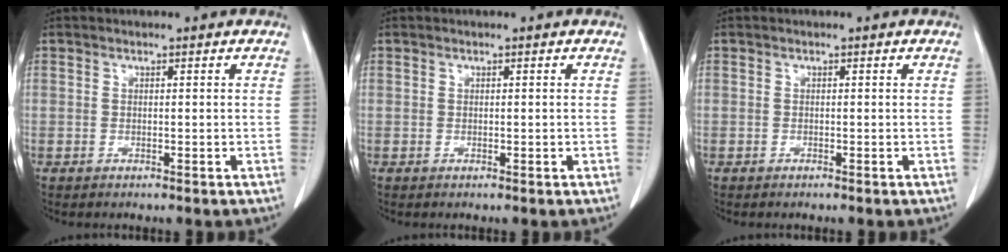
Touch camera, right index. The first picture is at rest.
{"total": 0.0}
{"total": 0.0}